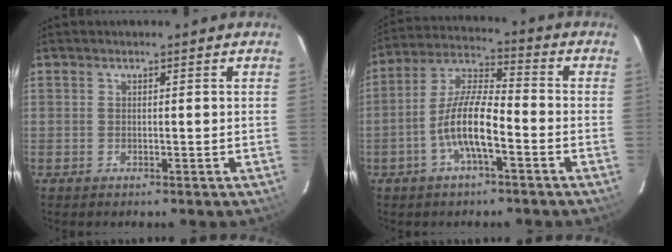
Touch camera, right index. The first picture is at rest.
{"total": 10.4, "force": [-4.0, 2.6, 9.3], "torque": [-0.193, 0.007, -0.079]}